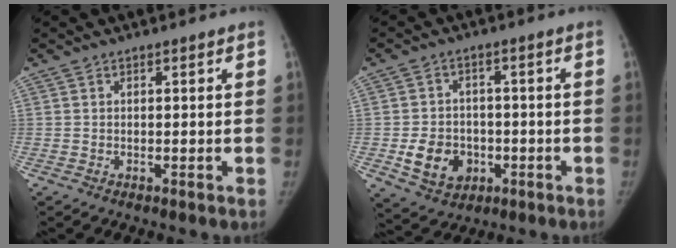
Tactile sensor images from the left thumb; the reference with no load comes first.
{"total": 8.9, "force": [-2.3, 7.3, 4.5], "torque": [-0.048, 0.009, -0.028]}